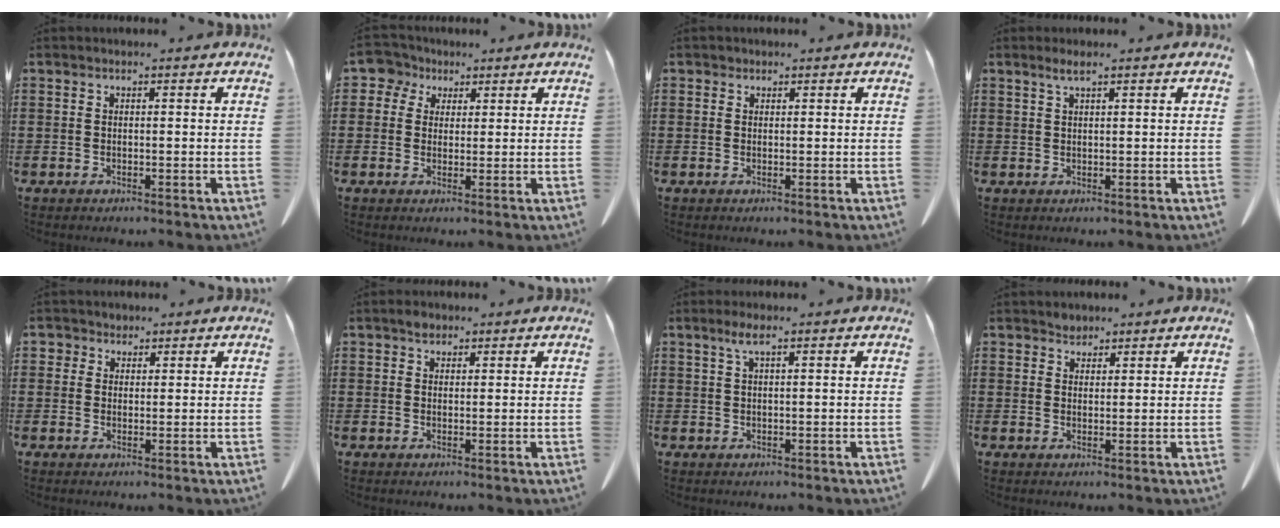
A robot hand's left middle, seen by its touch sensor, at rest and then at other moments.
{"total": 4.3, "force": [2.2, 3.6, 1.0], "torque": [-0.036, 0.006, 0.035]}
{"total": 0.6, "force": [0.4, 0.4, 0.0], "torque": [-0.002, 0.002, 0.008]}
{"total": 1.6, "force": [1.1, 0.1, 1.2], "torque": [-0.025, 0.000, 0.020]}
{"total": 2.4, "force": [1.7, 1.7, 0.3], "torque": [-0.008, 0.006, 0.031]}
{"total": 1.6, "force": [1.2, 0.9, 0.5], "torque": [-0.004, -0.001, 0.022]}
{"total": 2.2, "force": [1.0, 0.3, 2.0], "torque": [-0.042, 0.003, 0.017]}
{"total": 1.7, "force": [1.6, 0.7, -0.1], "torque": [-0.003, 0.003, 0.031]}